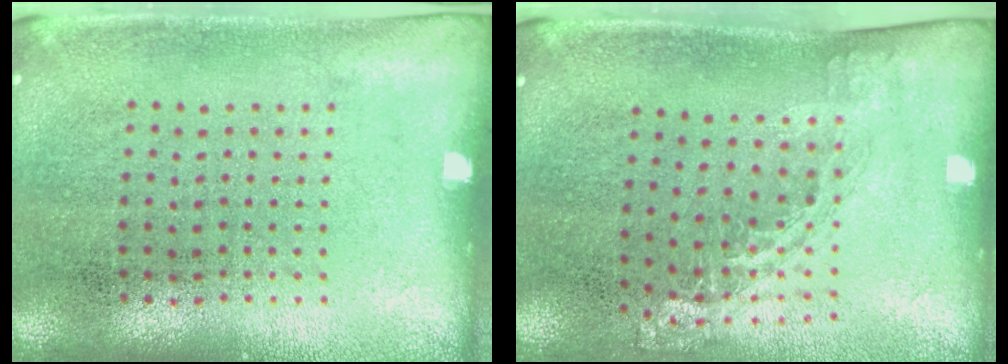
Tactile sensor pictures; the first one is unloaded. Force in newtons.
{"total": 1.3, "press": 1.0, "slide": 0.9}